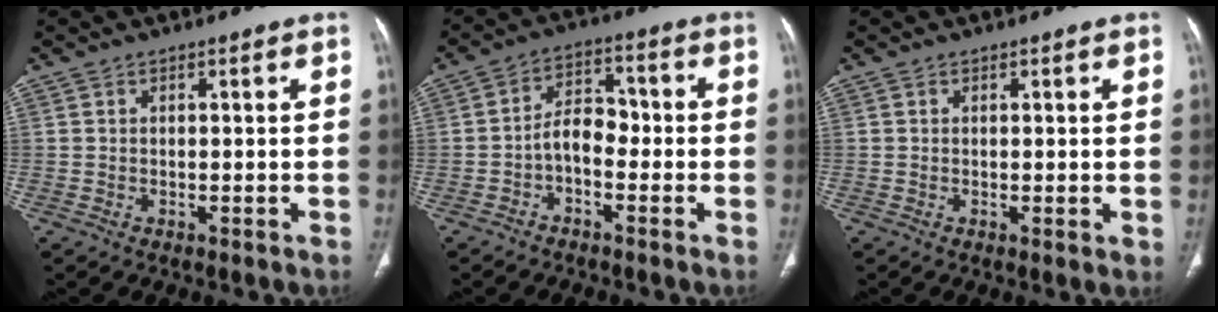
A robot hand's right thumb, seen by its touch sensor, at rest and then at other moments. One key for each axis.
{"total": 6.0, "fx": -1.9, "fy": 3.8, "fz": 4.2, "tx": -0.055, "ty": 0.035, "tz": -0.045}
{"total": 1.1, "fx": 0.2, "fy": 0.2, "fz": 1.0, "tx": -0.023, "ty": -0.006, "tz": 0.002}